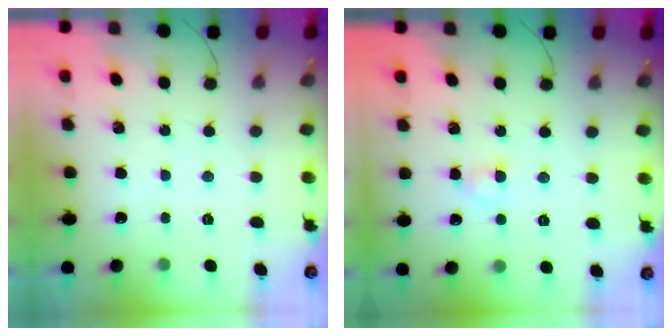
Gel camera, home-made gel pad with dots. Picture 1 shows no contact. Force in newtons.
{"total": 3.3, "press": 3.1, "slide": 1.2}